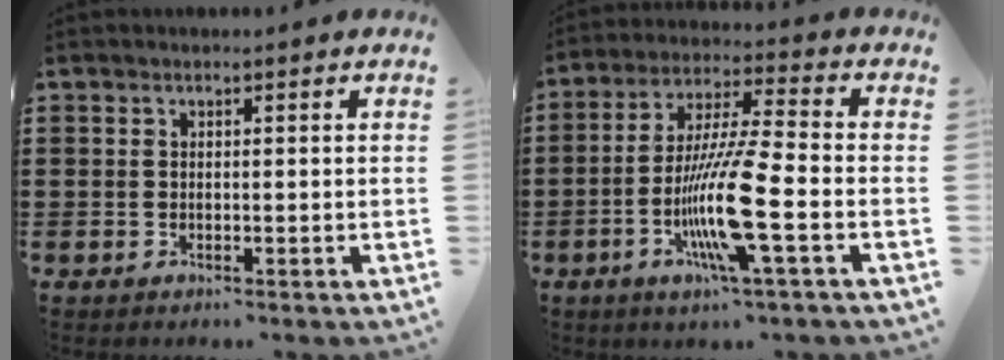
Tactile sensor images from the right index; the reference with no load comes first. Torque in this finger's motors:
{"motor_torque": [2.14, 0.00, 0.66, 0.21]}